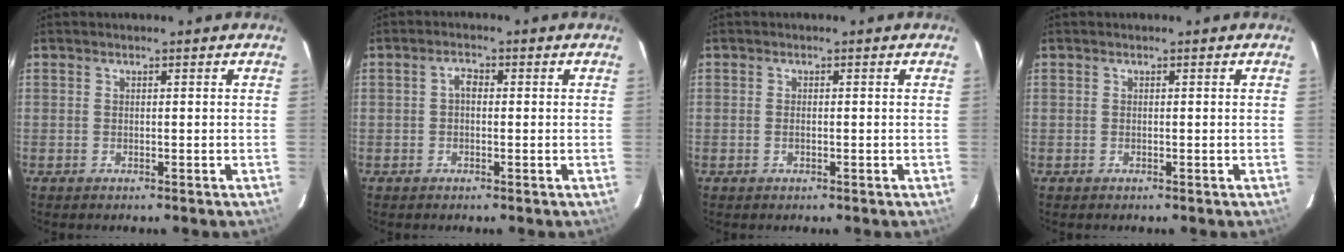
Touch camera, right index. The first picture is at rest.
{"total": 1.8, "force": [-0.3, 1.1, 1.4], "torque": [-0.027, 0.009, -0.007]}
{"total": 0.8, "force": [-0.2, 0.4, 0.7], "torque": [-0.012, 0.003, -0.004]}
{"total": 0.0}